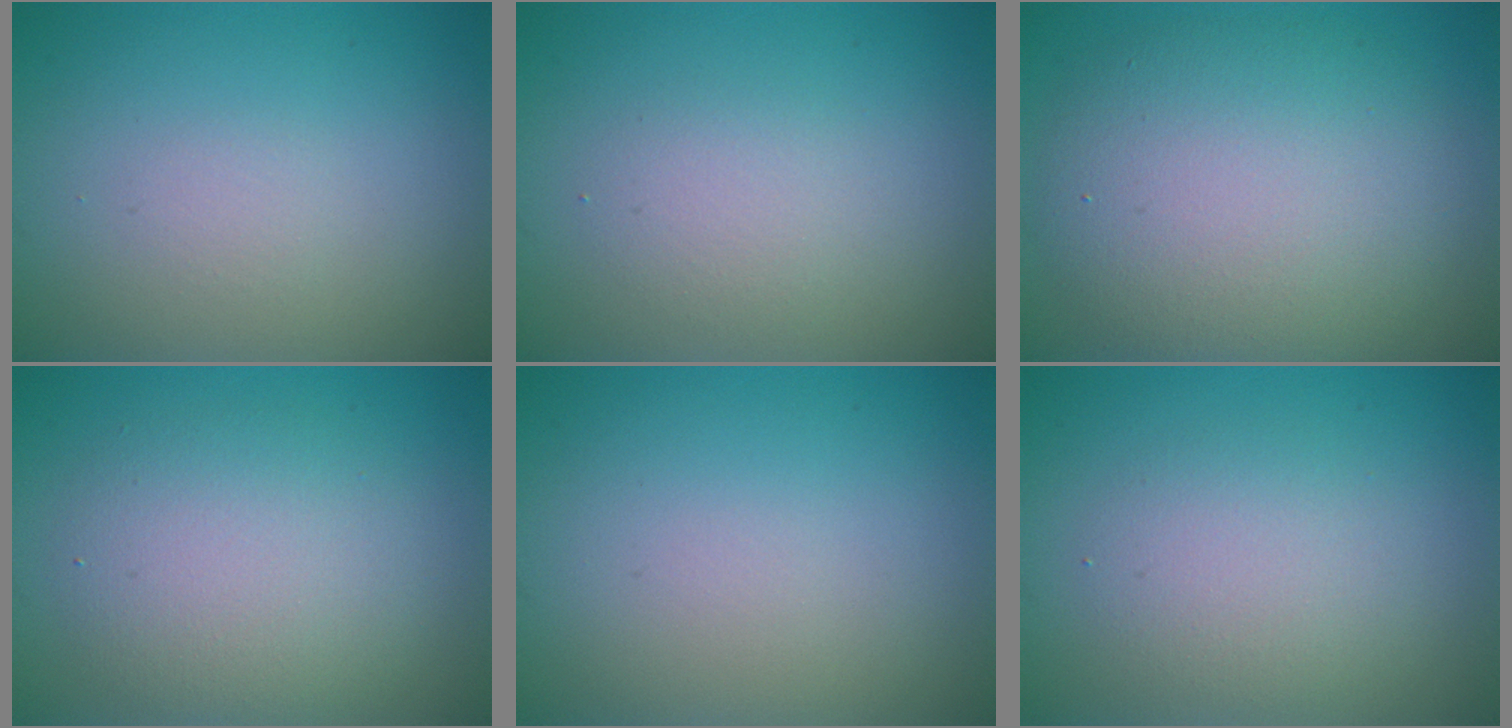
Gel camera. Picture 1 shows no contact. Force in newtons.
{"total": 2.0, "press": 2.0, "slide": 0.2}
{"total": 8.7, "press": 8.7, "slide": 0.3}
{"total": 4.6, "press": 4.6, "slide": 0.2}
{"total": 0.0}
{"total": 2.8, "press": 2.8, "slide": 0.2}